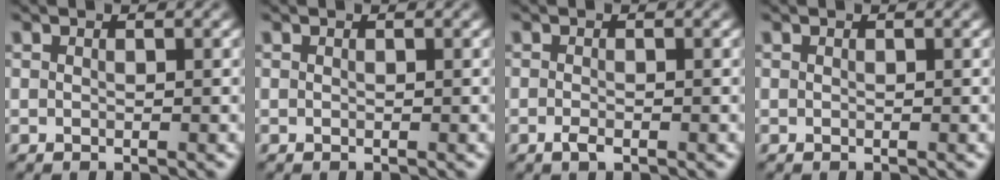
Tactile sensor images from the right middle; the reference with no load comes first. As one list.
[{"total": 0.0}, {"total": 1.1, "force": [-0.6, 0.4, 0.8], "torque": [-0.017, -0.002, -0.012]}, {"total": 0.0}]